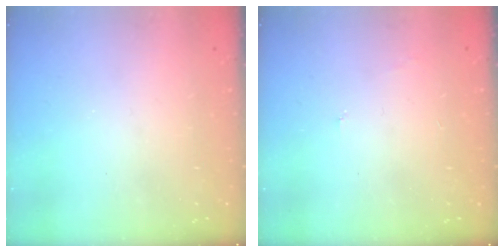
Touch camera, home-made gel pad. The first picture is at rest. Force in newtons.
{"total": 4.3, "press": 4.3, "slide": 0.4}